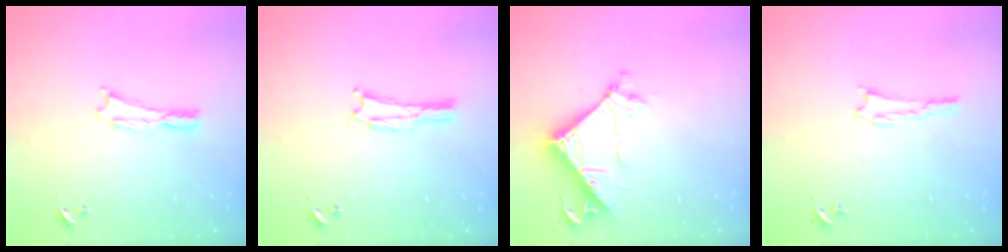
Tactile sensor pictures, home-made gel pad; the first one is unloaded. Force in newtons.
{"total": 0.0}
{"total": 9.7, "press": 9.6, "slide": 0.9}
{"total": 1.9, "press": 1.9, "slide": 0.2}